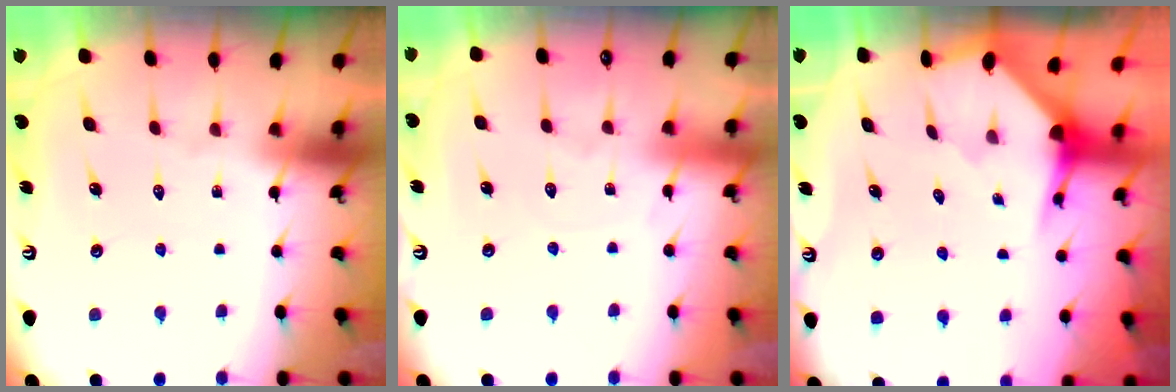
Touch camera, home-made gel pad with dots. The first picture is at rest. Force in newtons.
{"total": 2.7, "press": 2.7, "slide": 0.3}
{"total": 3.3, "press": 3.3, "slide": 0.1}